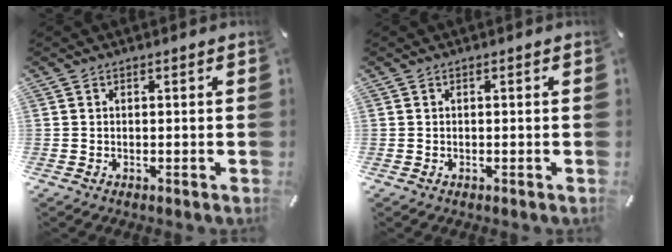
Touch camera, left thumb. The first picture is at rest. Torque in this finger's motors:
{"motor_torque": [0.01, -0.22, 0.13, 0.14, -0.01]}